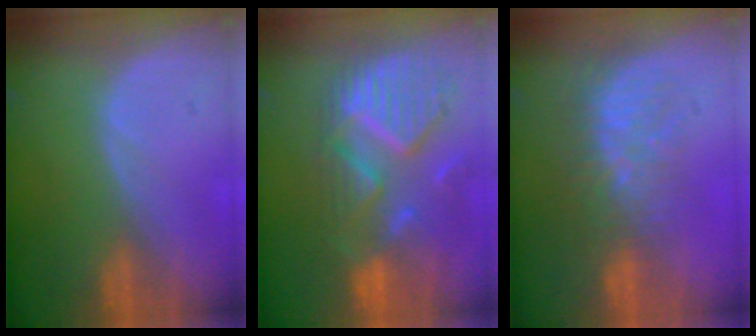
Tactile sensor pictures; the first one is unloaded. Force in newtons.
{"total": 11.8, "press": 10.4, "slide": 5.6}
{"total": 8.0, "press": 7.0, "slide": 3.8}